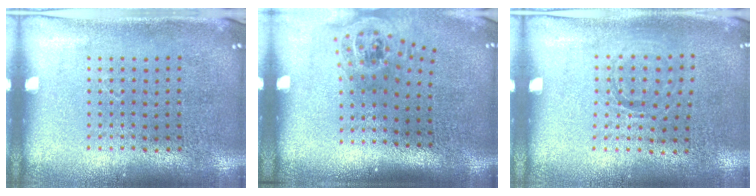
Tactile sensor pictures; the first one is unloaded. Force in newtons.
{"total": 1.5, "press": 1.1, "slide": 1.0}
{"total": 0.8, "press": 0.8, "slide": 0.2}